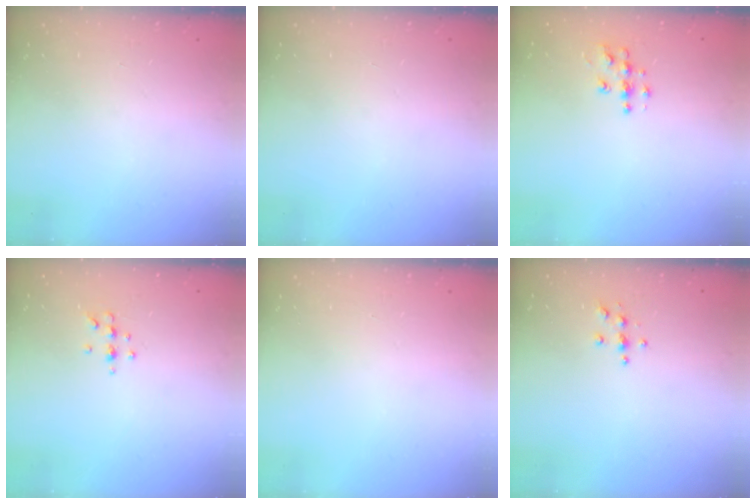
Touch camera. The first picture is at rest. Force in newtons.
{"total": 0.0}
{"total": 6.2, "press": 6.2, "slide": 0.2}
{"total": 4.7, "press": 4.6, "slide": 1.1}
{"total": 0.0}
{"total": 3.8, "press": 3.8, "slide": 0.4}